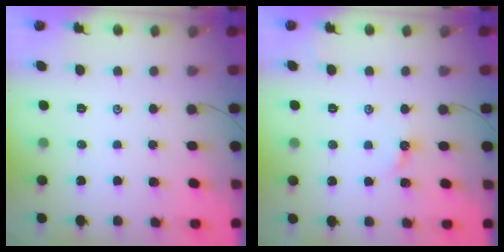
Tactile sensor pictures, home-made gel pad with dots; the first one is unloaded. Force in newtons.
{"total": 3.5, "press": 3.5, "slide": 0.4}